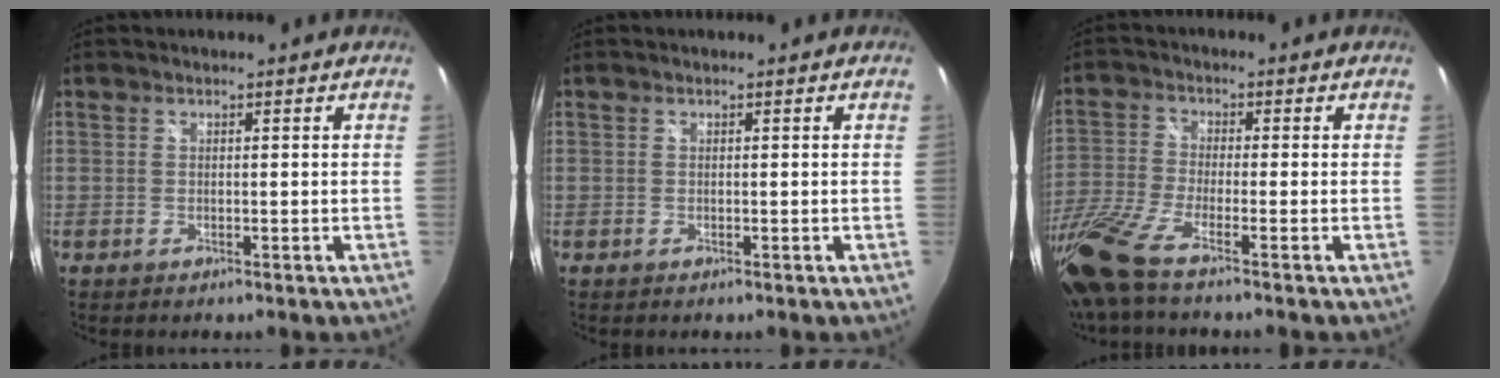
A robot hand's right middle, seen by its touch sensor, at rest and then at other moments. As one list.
[{"total": 0.0}, {"total": 11.6, "force": [-8.6, 0.7, 7.7], "torque": [-0.181, -0.038, -0.173]}]